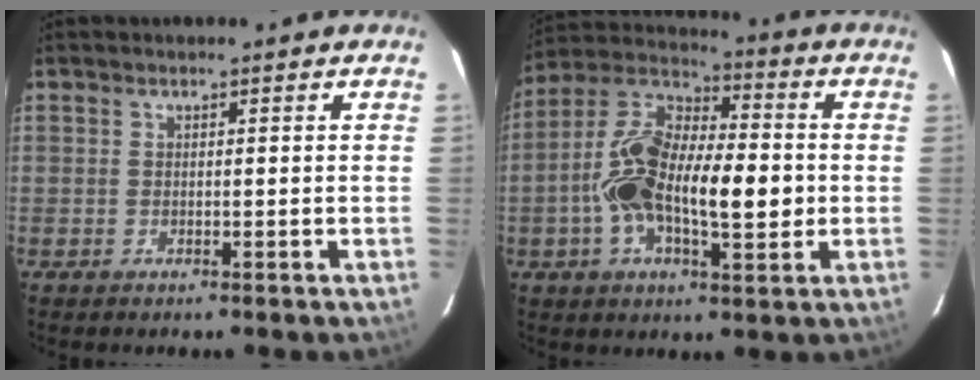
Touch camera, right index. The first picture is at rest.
{"total": 16.9, "force": [-1.8, 6.6, 15.5], "torque": [-0.299, 0.024, -0.033]}